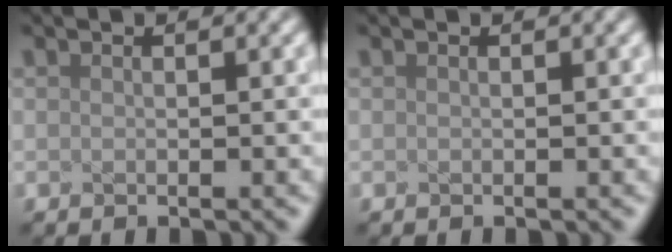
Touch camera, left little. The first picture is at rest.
{"total": 0.0}